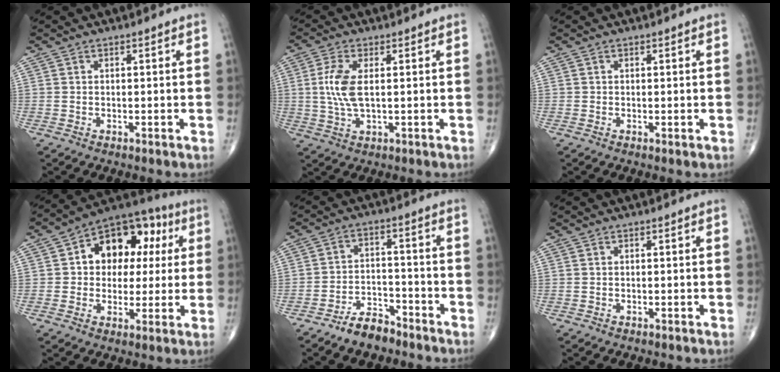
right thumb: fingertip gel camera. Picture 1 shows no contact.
{"total": 6.7, "force": [0.7, 2.7, 6.1], "torque": [-0.146, -0.002, 0.015]}
{"total": 0.0}
{"total": 15.6, "force": [3.5, 11.3, 10.2], "torque": [-0.080, 0.023, 0.044]}
{"total": 6.4, "force": [-5.2, 2.9, 2.4], "torque": [-0.028, 0.037, -0.095]}
{"total": 0.0}